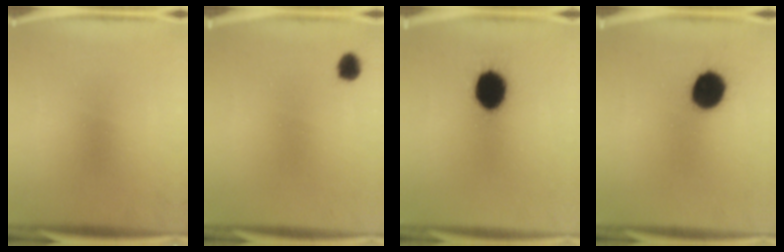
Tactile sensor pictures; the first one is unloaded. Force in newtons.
{"total": 2.4}
{"total": 13.4}
{"total": 10.5}